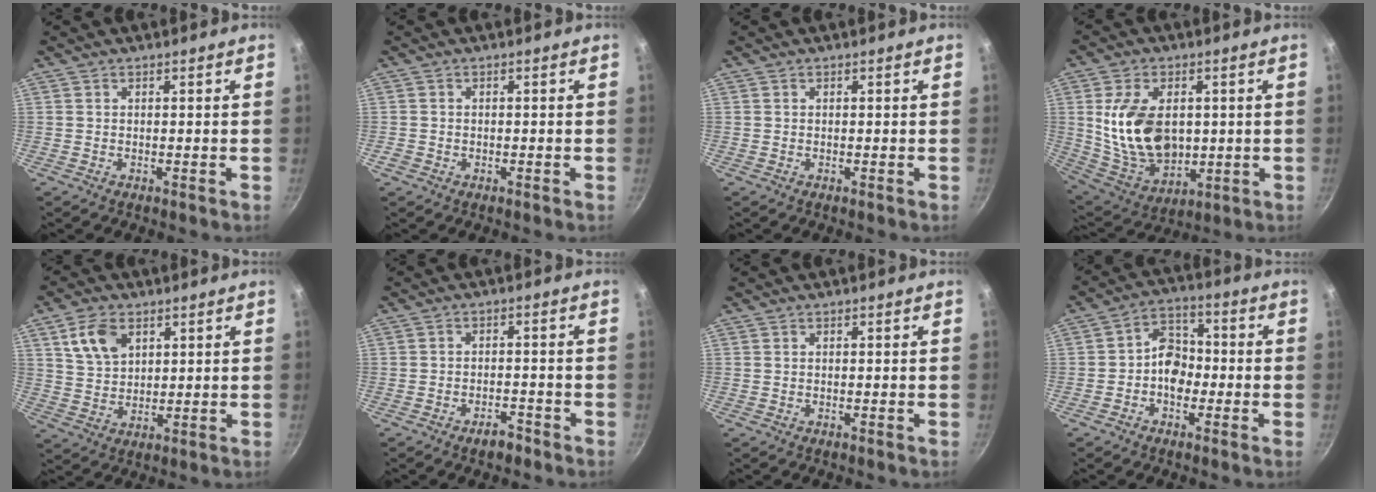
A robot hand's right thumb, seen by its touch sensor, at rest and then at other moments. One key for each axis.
{"total": 1.0, "fx": -0.5, "fy": 0.8, "fz": 0.3, "tx": -0.008, "ty": 0.002, "tz": -0.007}
{"total": 0.0}
{"total": 16.9, "fx": 1.6, "fy": 11.2, "fz": 12.5, "tx": -0.207, "ty": -0.020, "tz": 0.046}
{"total": 3.9, "fx": 2.7, "fy": 1.7, "fz": 2.2, "tx": -0.042, "ty": -0.017, "tz": 0.058}
{"total": 3.3, "fx": -2.5, "fy": 1.6, "fz": 1.6, "tx": -0.016, "ty": 0.025, "tz": -0.031}
{"total": 0.0}
{"total": 6.9, "fx": -1.6, "fy": 5.2, "fz": 4.2, "tx": -0.029, "ty": 0.027, "tz": -0.040}